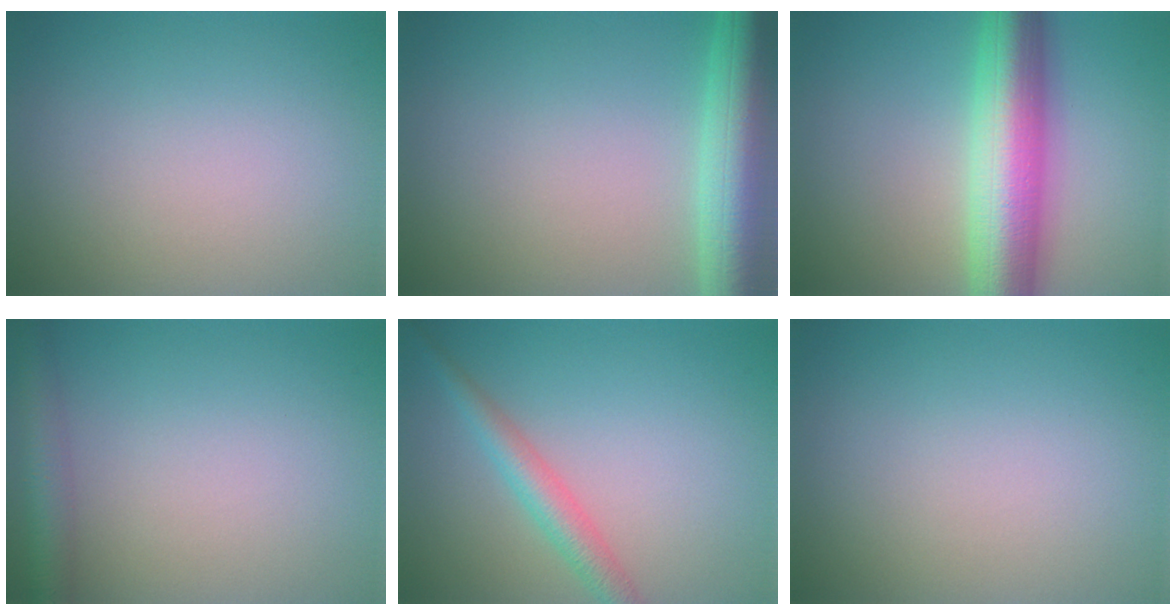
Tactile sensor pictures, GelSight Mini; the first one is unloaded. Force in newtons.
{"total": 7.7, "press": 7.7, "slide": 0.3}
{"total": 9.7, "press": 9.7, "slide": 0.3}
{"total": 3.3, "press": 3.3, "slide": 0.2}
{"total": 2.9, "press": 2.9, "slide": 0.1}
{"total": 0.0}